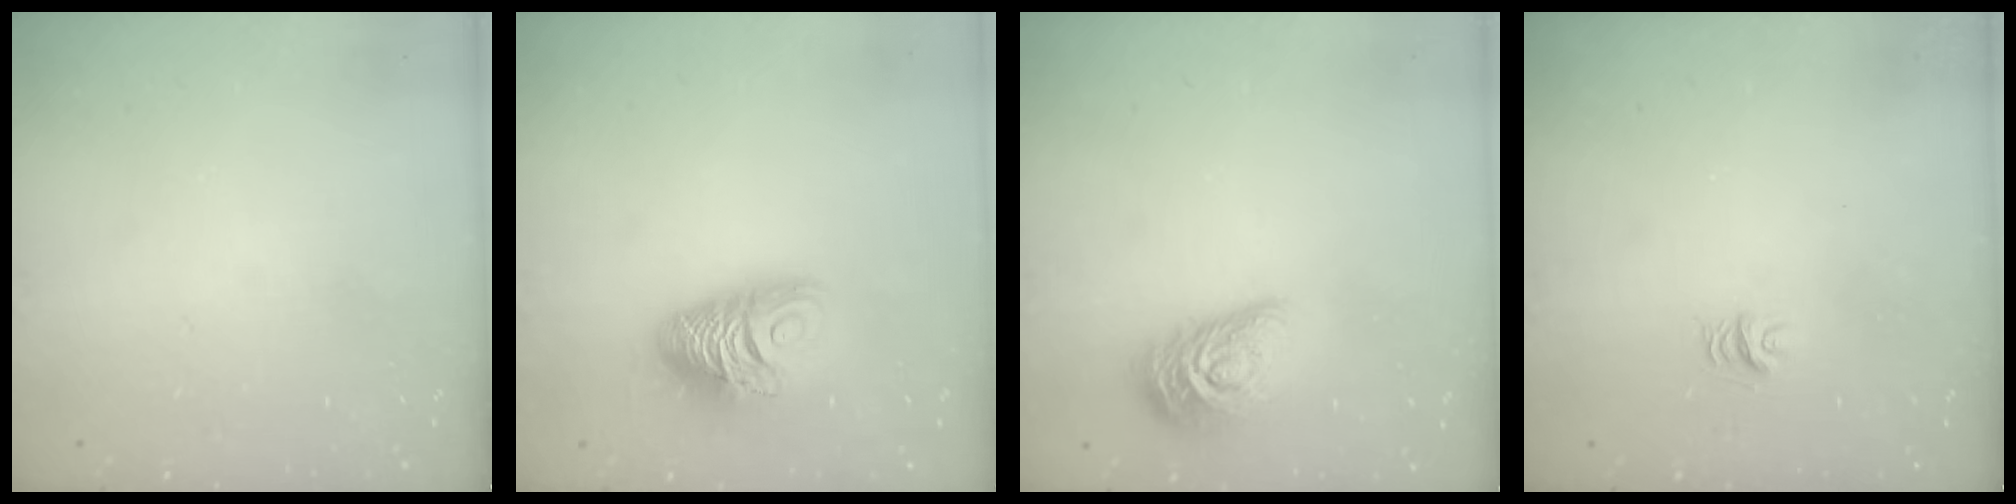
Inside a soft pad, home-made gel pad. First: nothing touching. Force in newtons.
{"total": 11.6, "press": 11.6, "slide": 1.3}
{"total": 13.8, "press": 13.8, "slide": 0.9}
{"total": 4.8, "press": 4.8, "slide": 0.4}